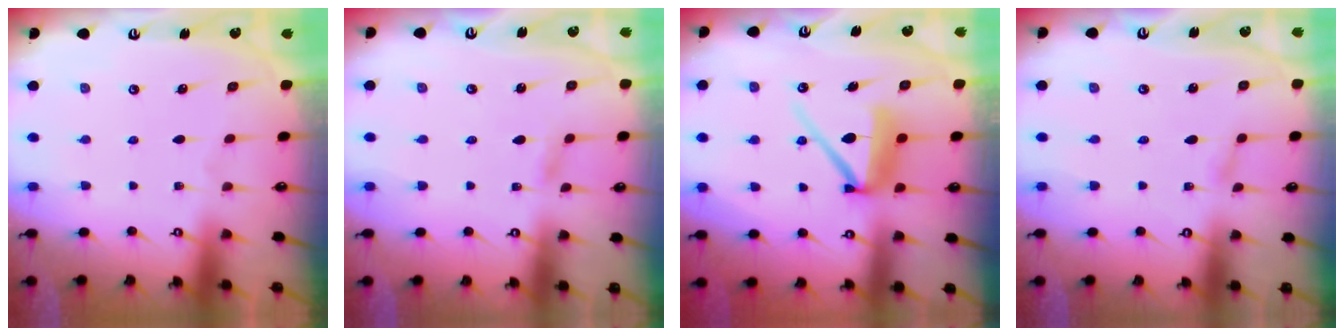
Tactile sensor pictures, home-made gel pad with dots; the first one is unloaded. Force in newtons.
{"total": 3.0, "press": 3.0, "slide": 0.3}
{"total": 10.3, "press": 10.2, "slide": 1.1}
{"total": 1.1, "press": 1.1, "slide": 0.1}